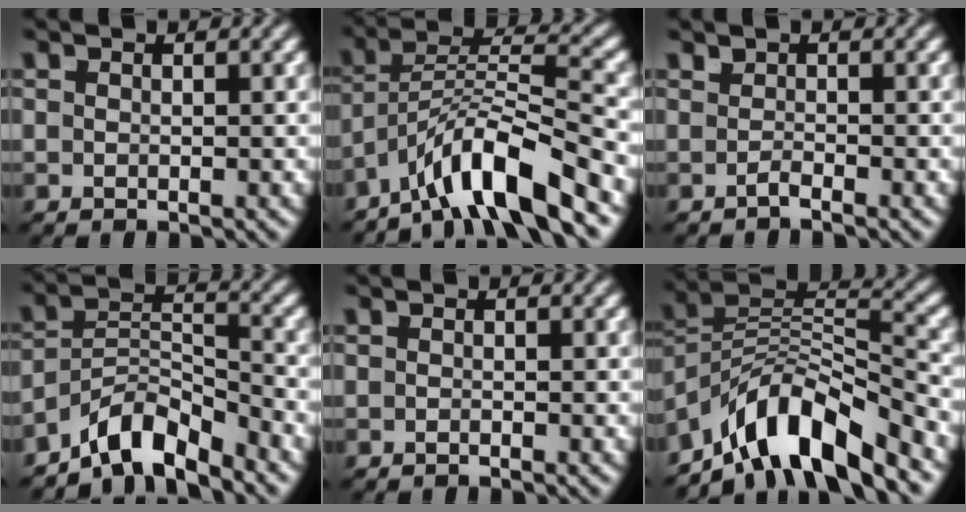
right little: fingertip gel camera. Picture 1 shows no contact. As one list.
[{"total": 7.2, "force": [-2.8, 3.4, 5.8], "torque": [-0.094, -0.018, -0.038]}, {"total": 1.1, "force": [-0.6, -0.9, -0.2], "torque": [0.012, -0.005, -0.007]}, {"total": 7.8, "force": [-5.2, 4.0, 4.1], "torque": [-0.058, -0.028, -0.080]}, {"total": 0.7, "force": [-0.5, -0.4, -0.1], "torque": [0.004, -0.004, -0.007]}, {"total": 11.4, "force": [-4.5, 7.0, 7.7], "torque": [-0.118, -0.028, -0.065]}]